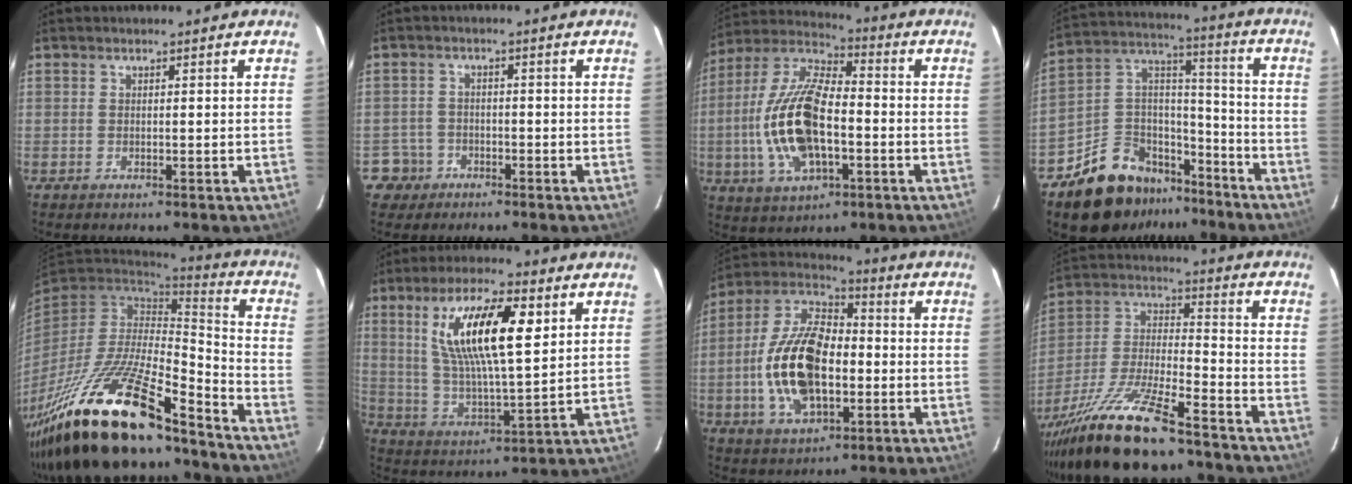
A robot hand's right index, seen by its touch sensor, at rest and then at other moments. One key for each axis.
{"total": 4.6, "fx": -2.2, "fy": 3.9, "fz": -0.3, "tx": -0.002, "ty": 0.026, "tz": -0.042}
{"total": 18.6, "fx": -3.4, "fy": 8.6, "fz": 16.1, "tx": -0.339, "ty": 0.001, "tz": -0.065}
{"total": 15.2, "fx": -10.6, "fy": 9.9, "fz": 4.6, "tx": -0.107, "ty": 0.076, "tz": -0.159}
{"total": 29.5, "fx": -20.9, "fy": 7.9, "fz": 19.2, "tx": -0.382, "ty": -0.059, "tz": -0.356}
{"total": 16.6, "fx": 5.9, "fy": 4.6, "fz": 14.8, "tx": -0.275, "ty": 0.007, "tz": 0.113}
{"total": 18.8, "fx": -3.1, "fy": 10.0, "fz": 15.6, "tx": -0.320, "ty": 0.008, "tz": -0.054}
{"total": 20.8, "fx": -15.5, "fy": 4.5, "fz": 13.2, "tx": -0.268, "ty": -0.028, "tz": -0.271}